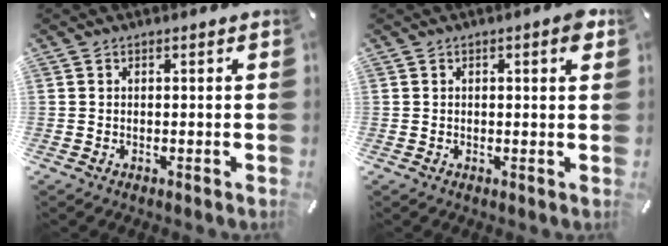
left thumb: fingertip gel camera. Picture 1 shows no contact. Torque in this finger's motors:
{"motor_torque": [-0.01, -0.25, -0.06, 0.22, -0.04]}